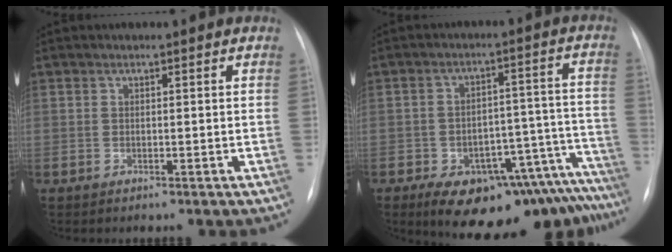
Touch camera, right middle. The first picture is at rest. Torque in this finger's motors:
{"motor_torque": [1.07, -1.07, 0.69, 0.19]}